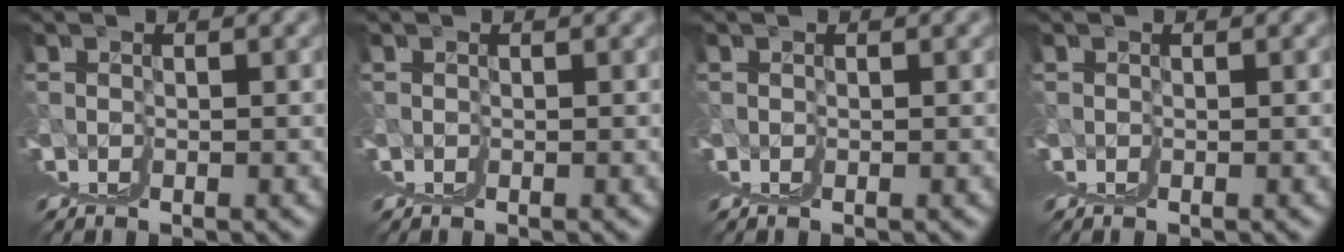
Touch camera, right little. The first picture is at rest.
{"total": 0.0}
{"total": 0.0}
{"total": 0.0}